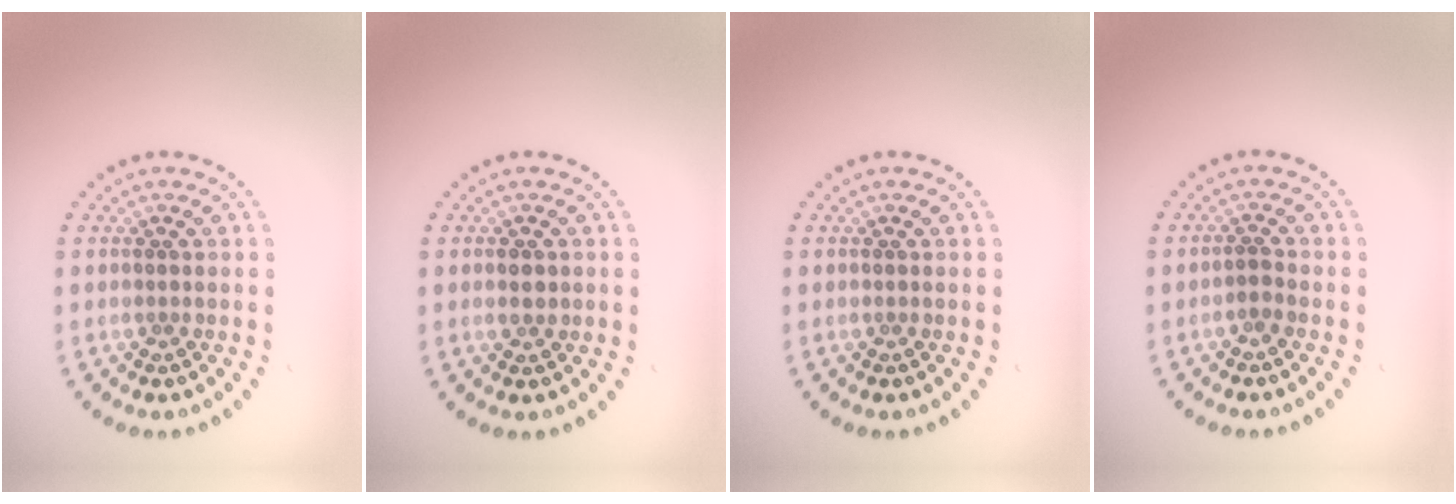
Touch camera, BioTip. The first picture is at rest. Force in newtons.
{"total": 1.0, "press": 1.0, "slide": 0.1}
{"total": 0.0}
{"total": 0.7, "press": 0.4, "slide": 0.6}